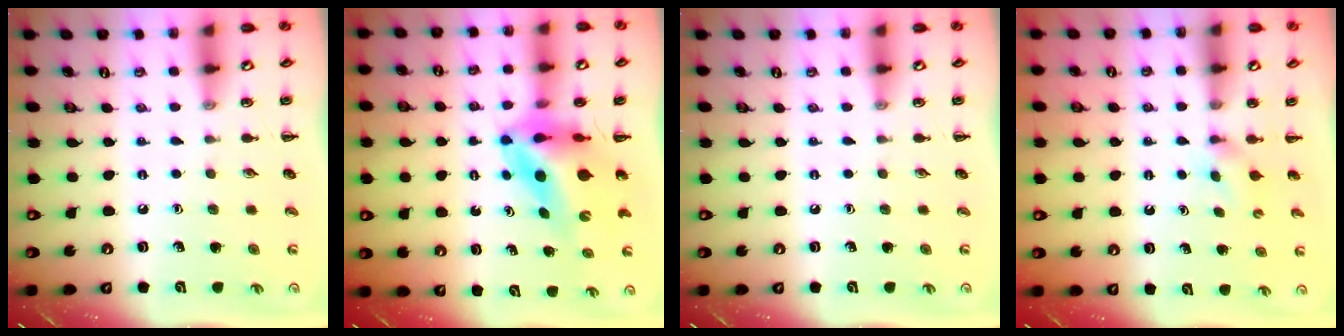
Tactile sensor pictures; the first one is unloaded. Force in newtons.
{"total": 9.5, "press": 9.0, "slide": 3.2}
{"total": 0.0}
{"total": 2.4, "press": 2.3, "slide": 0.9}